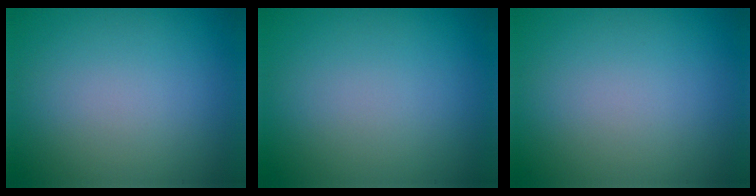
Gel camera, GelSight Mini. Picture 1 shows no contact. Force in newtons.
{"total": 0.0}
{"total": 0.0}